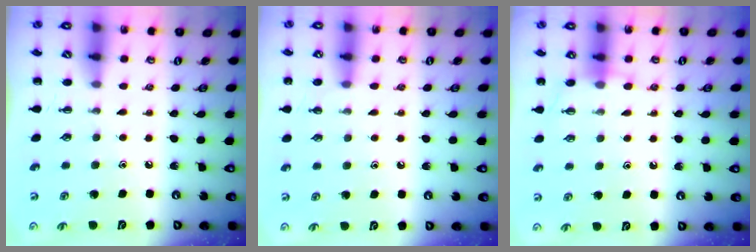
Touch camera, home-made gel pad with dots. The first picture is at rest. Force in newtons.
{"total": 6.8, "press": 6.5, "slide": 2.1}
{"total": 6.7, "press": 6.5, "slide": 1.6}